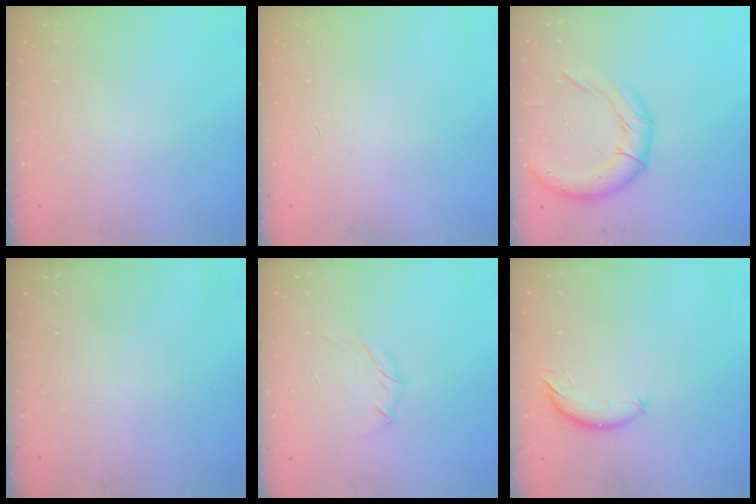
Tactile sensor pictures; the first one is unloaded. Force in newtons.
{"total": 0.0}
{"total": 16.1, "press": 15.9, "slide": 2.5}
{"total": 0.0}
{"total": 3.8, "press": 3.7, "slide": 0.9}
{"total": 7.5, "press": 7.5, "slide": 0.6}